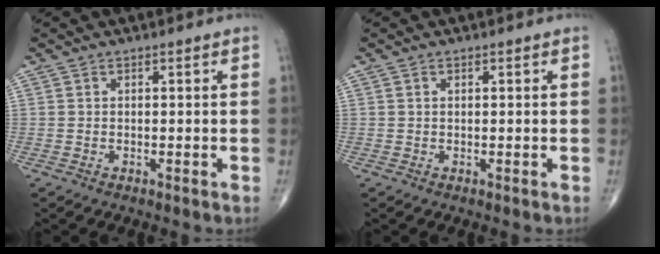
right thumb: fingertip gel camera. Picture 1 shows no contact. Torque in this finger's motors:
{"motor_torque": [0.25, -0.18, -0.12, -0.26, 0.00]}